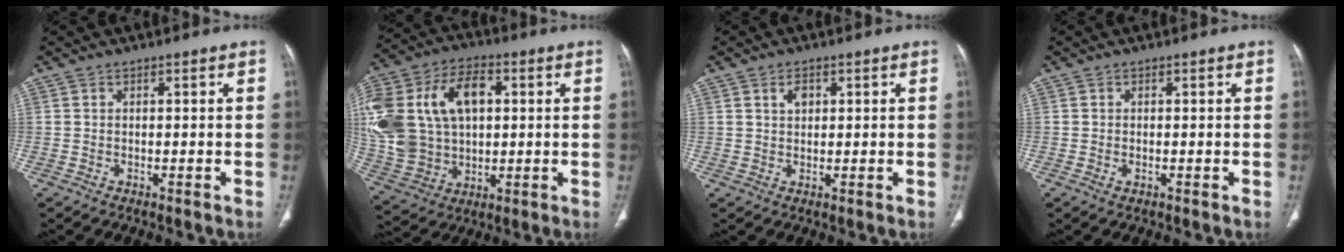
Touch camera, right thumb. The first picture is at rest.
{"total": 26.3, "force": [4.8, 18.0, 18.5], "torque": [-0.409, 0.036, 0.101]}
{"total": 2.4, "force": [1.0, 1.6, 1.5], "torque": [-0.018, -0.003, 0.019]}
{"total": 0.7, "force": [-0.2, 0.4, 0.6], "torque": [-0.014, 0.001, -0.001]}